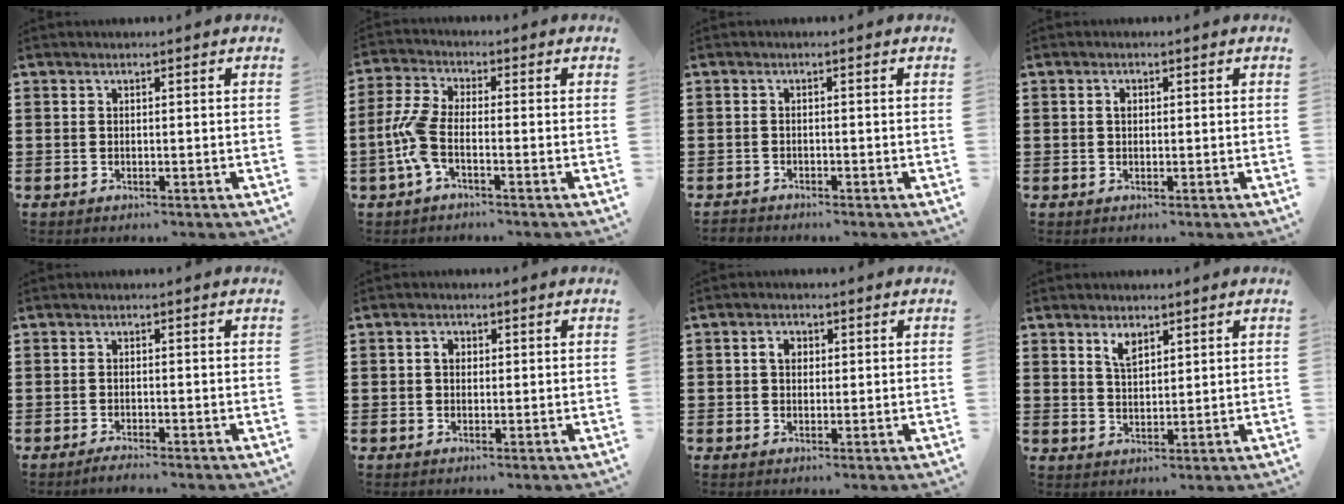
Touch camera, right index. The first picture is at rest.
{"total": 5.8, "force": [-1.9, 2.2, 5.0], "torque": [-0.137, -0.013, -0.045]}
{"total": 1.0, "force": [-0.9, 0.2, -0.1], "torque": [-0.001, 0.004, -0.022]}
{"total": 1.0, "force": [0.2, 0.7, 0.7], "torque": [-0.016, 0.003, 0.003]}
{"total": 1.2, "force": [-1.1, -0.1, 0.4], "torque": [-0.008, -0.002, -0.020]}
{"total": 1.7, "force": [0.2, 1.3, 1.1], "torque": [-0.024, 0.009, 0.002]}
{"total": 2.4, "force": [0.4, 1.8, 1.6], "torque": [-0.036, 0.011, 0.005]}
{"total": 3.1, "force": [2.2, 1.3, 1.7], "torque": [-0.032, 0.000, 0.038]}